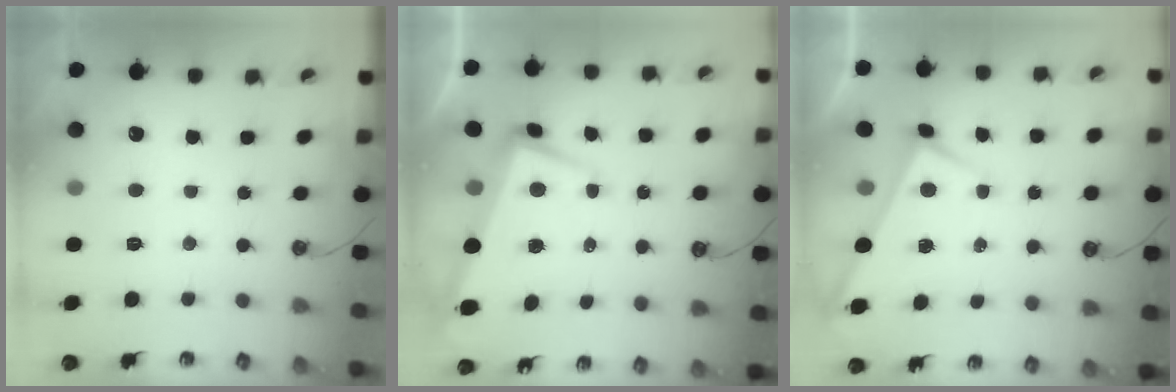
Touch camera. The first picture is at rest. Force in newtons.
{"total": 2.2, "press": 0.3, "slide": 2.1}
{"total": 3.0, "press": 2.9, "slide": 0.3}